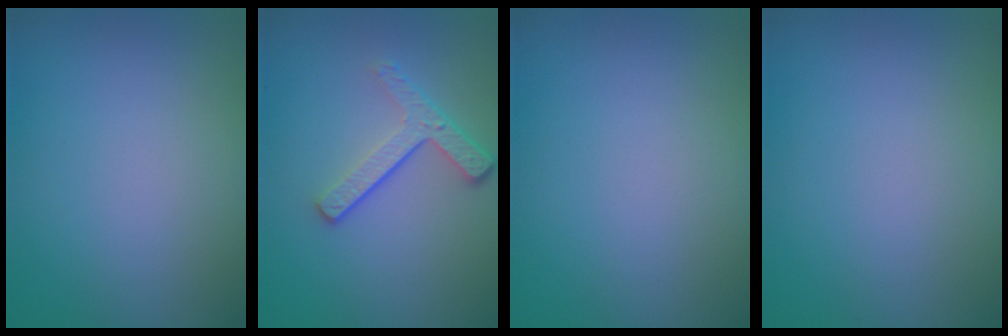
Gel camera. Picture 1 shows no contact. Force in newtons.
{"total": 3.5, "press": 2.5, "slide": 2.5}
{"total": 0.0}
{"total": 0.0}